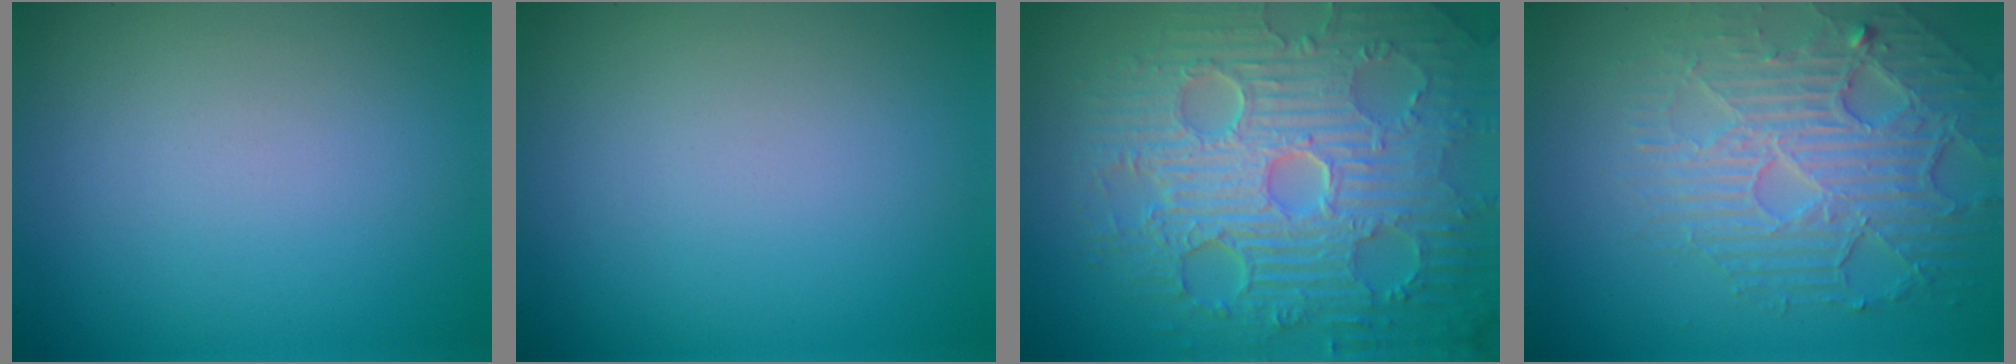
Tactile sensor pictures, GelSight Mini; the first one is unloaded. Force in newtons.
{"total": 0.0}
{"total": 10.8, "press": 7.1, "slide": 8.1}
{"total": 6.2, "press": 4.7, "slide": 4.0}